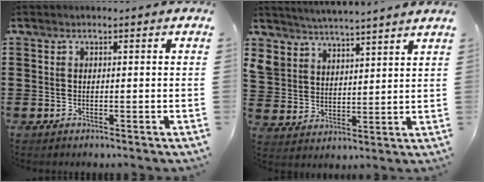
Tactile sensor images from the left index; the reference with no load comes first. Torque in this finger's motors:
{"motor_torque": [1.09, -1.05, 0.93, 0.21]}